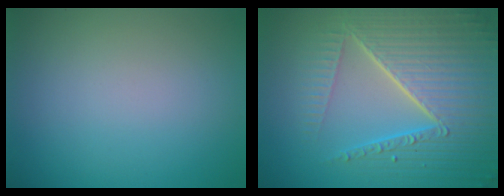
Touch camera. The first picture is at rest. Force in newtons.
{"total": 8.5, "press": 5.9, "slide": 6.1}